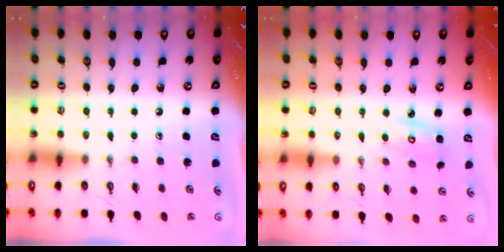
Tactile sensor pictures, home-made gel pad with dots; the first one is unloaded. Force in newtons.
{"total": 4.9, "press": 4.8, "slide": 0.6}